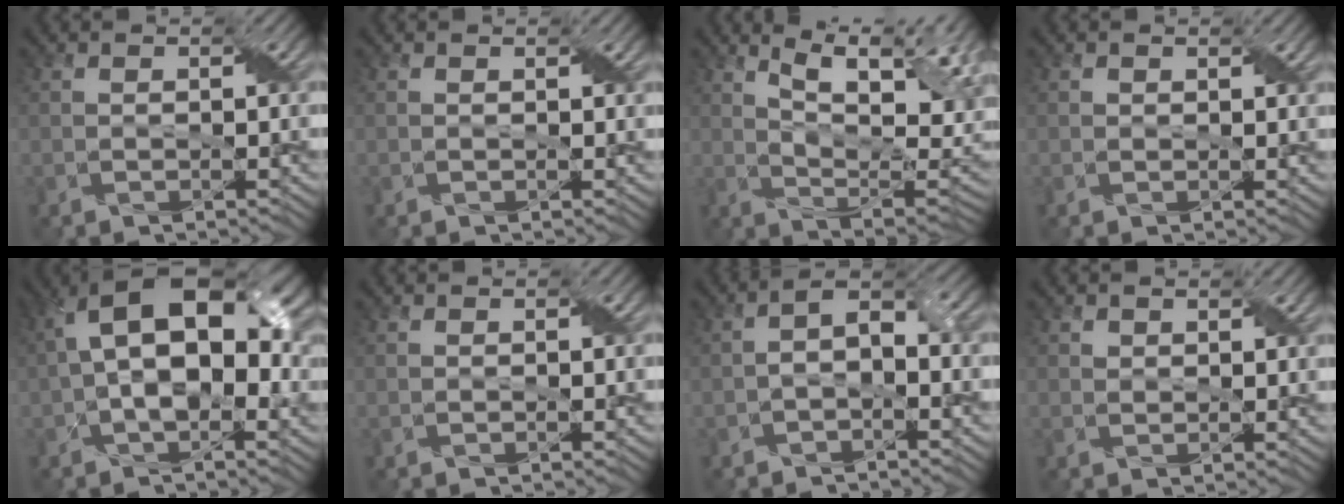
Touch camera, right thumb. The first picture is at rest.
{"total": 0.0}
{"total": 14.0, "force": [6.4, 5.1, 11.3], "torque": [-0.189, 0.017, 0.100]}
{"total": 0.7, "force": [0.5, 0.4, 0.2], "torque": [-0.005, -0.002, 0.011]}
{"total": 15.2, "force": [2.0, 8.4, 12.5], "torque": [-0.211, 0.009, 0.031]}
{"total": 0.0}
{"total": 3.6, "force": [-0.8, 1.9, 3.0], "torque": [-0.053, 0.010, -0.021]}
{"total": 1.2, "force": [0.9, 0.8, 0.3], "torque": [-0.009, -0.001, 0.017]}